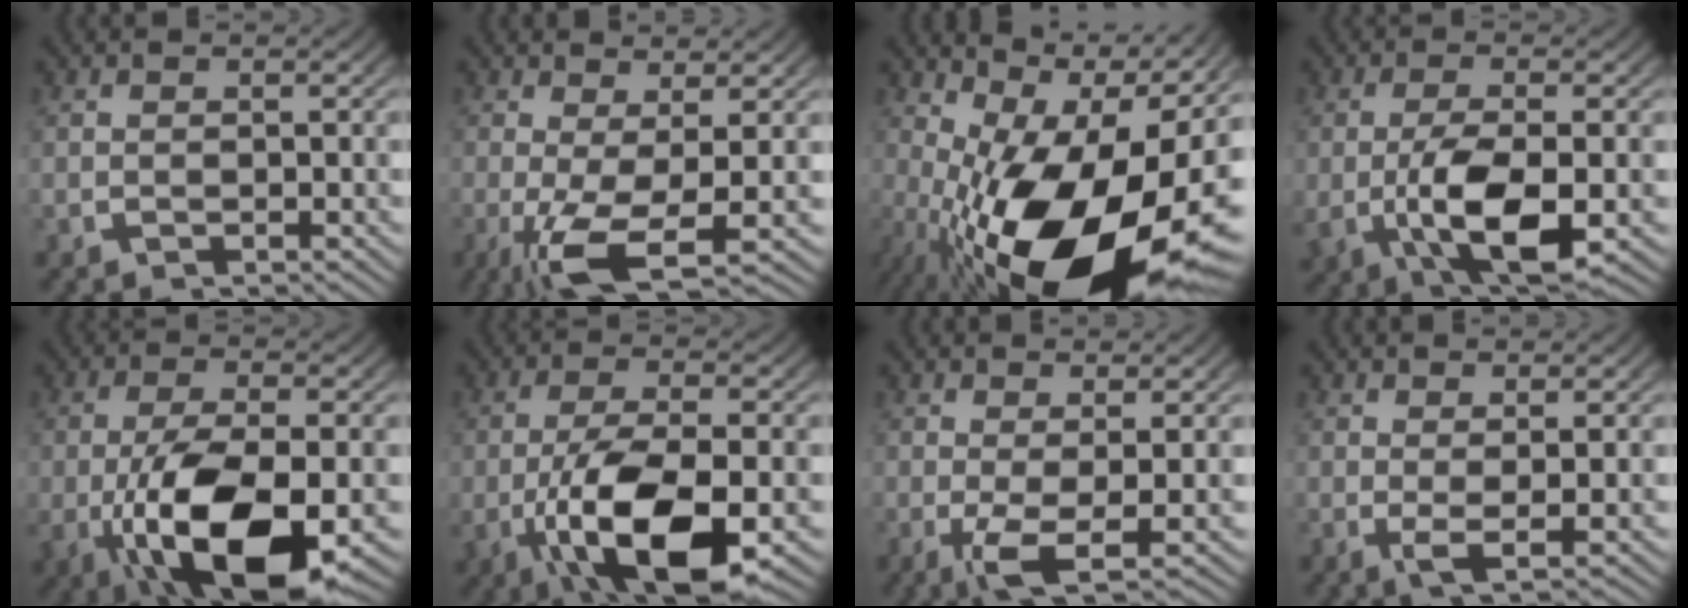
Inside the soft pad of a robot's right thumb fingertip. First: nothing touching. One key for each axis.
{"total": 6.7, "fx": -1.6, "fy": 2.8, "fz": 5.9, "tx": -0.126, "ty": -0.033, "tz": -0.011}
{"total": 19.5, "fx": -2.9, "fy": 10.6, "fz": 16.1, "tx": -0.268, "ty": -0.079, "tz": 0.000}
{"total": 7.4, "fx": -1.1, "fy": 3.5, "fz": 6.4, "tx": -0.136, "ty": -0.023, "tz": -0.006}
{"total": 13.3, "fx": -3.4, "fy": 6.9, "fz": 10.9, "tx": -0.217, "ty": -0.049, "tz": -0.028}
{"total": 11.5, "fx": -2.7, "fy": 5.7, "fz": 9.6, "tx": -0.197, "ty": -0.040, "tz": -0.022}
{"total": 4.1, "fx": -0.8, "fy": 1.8, "fz": 3.6, "tx": -0.076, "ty": -0.027, "tz": -0.006}
{"total": 2.1, "fx": 0.5, "fy": 0.6, "fz": 1.9, "tx": -0.037, "ty": -0.008, "tz": 0.009}